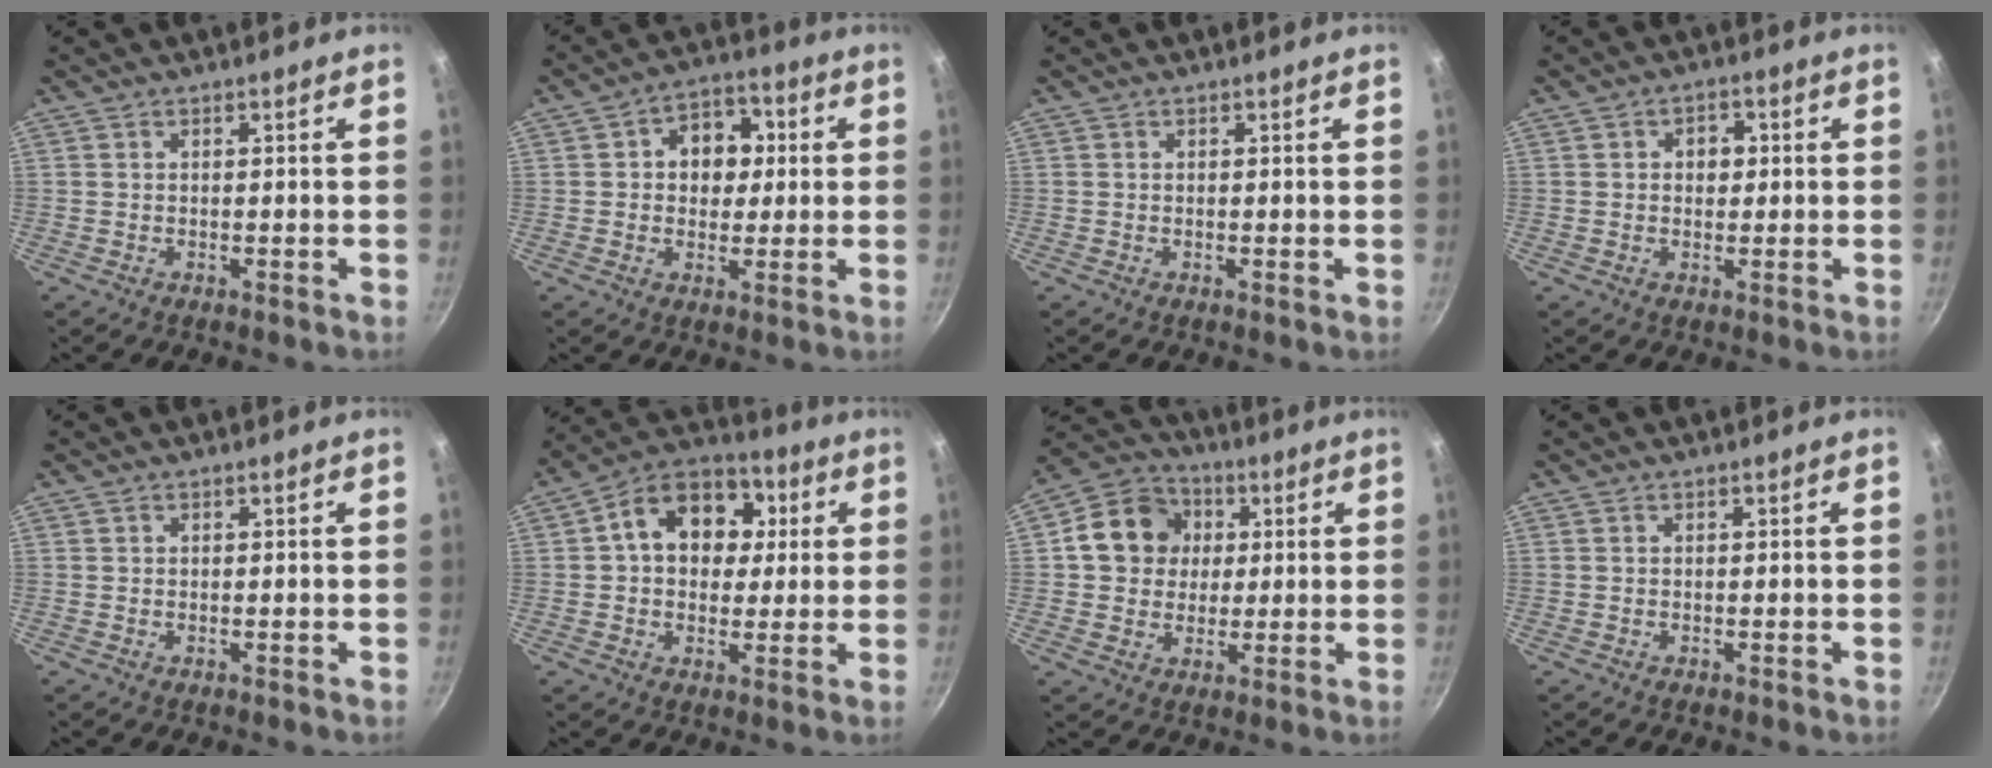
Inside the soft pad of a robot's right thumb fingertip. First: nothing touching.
{"total": 9.7, "force": [1.6, 7.5, 5.9], "torque": [-0.037, 0.011, 0.013]}
{"total": 0.0}
{"total": 3.8, "force": [0.6, 2.9, 2.4], "torque": [-0.017, 0.006, 0.006]}
{"total": 0.0}
{"total": 15.3, "force": [3.1, 11.5, 9.7], "torque": [-0.120, 0.022, 0.032]}
{"total": 12.2, "force": [2.2, 10.7, 5.4], "torque": [-0.065, 0.016, 0.025]}
{"total": 0.0}